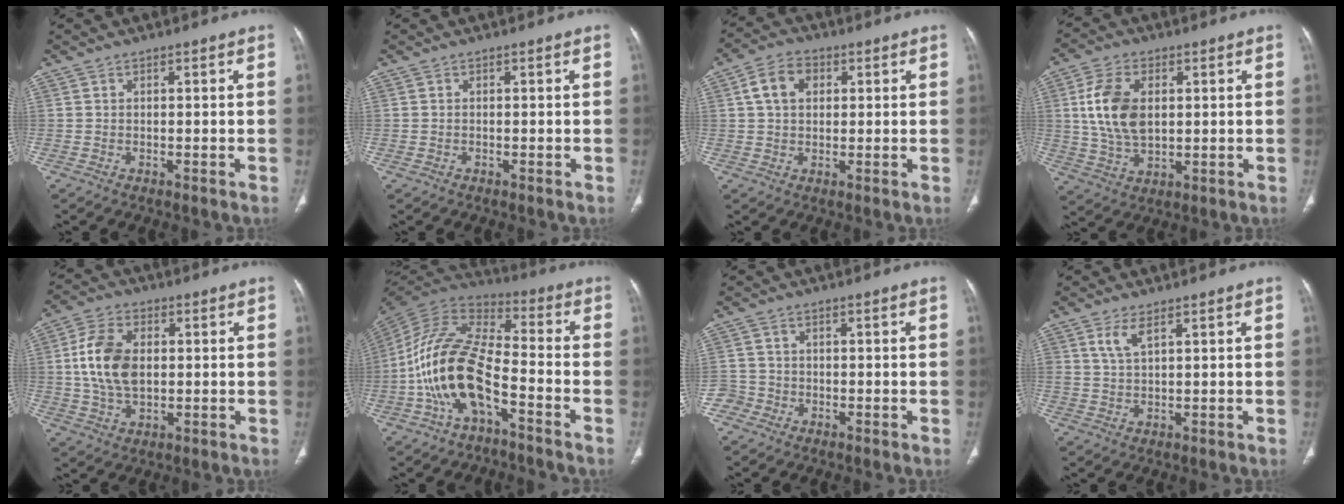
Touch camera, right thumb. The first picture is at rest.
{"total": 0.0}
{"total": 6.8, "force": [1.8, 5.0, 4.3], "torque": [-0.066, 0.009, 0.026]}
{"total": 11.4, "force": [2.0, 7.0, 8.8], "torque": [-0.168, -0.005, 0.042]}
{"total": 11.4, "force": [0.9, 7.2, 8.7], "torque": [-0.165, 0.005, 0.020]}
{"total": 17.3, "force": [-6.4, 7.9, 14.0], "torque": [-0.271, 0.064, -0.123]}
{"total": 2.7, "force": [-1.4, 2.3, -0.2], "torque": [0.015, 0.014, -0.034]}
{"total": 3.3, "force": [1.8, 1.2, 2.5], "torque": [-0.055, -0.004, 0.043]}